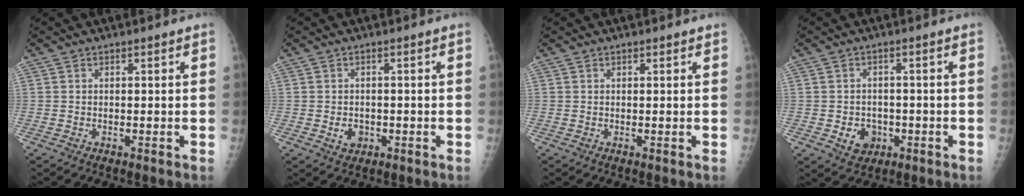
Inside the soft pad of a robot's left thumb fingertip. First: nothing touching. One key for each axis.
{"total": 3.0, "fx": -0.9, "fy": 2.4, "fz": 1.6, "tx": -0.014, "ty": 0.003, "tz": -0.007}
{"total": 0.7, "fx": 0.4, "fy": 0.3, "fz": 0.5, "tx": -0.006, "ty": 0.000, "tz": 0.004}
{"total": 5.2, "fx": -1.7, "fy": 4.3, "fz": 2.4, "tx": -0.015, "ty": 0.010, "tz": -0.018}